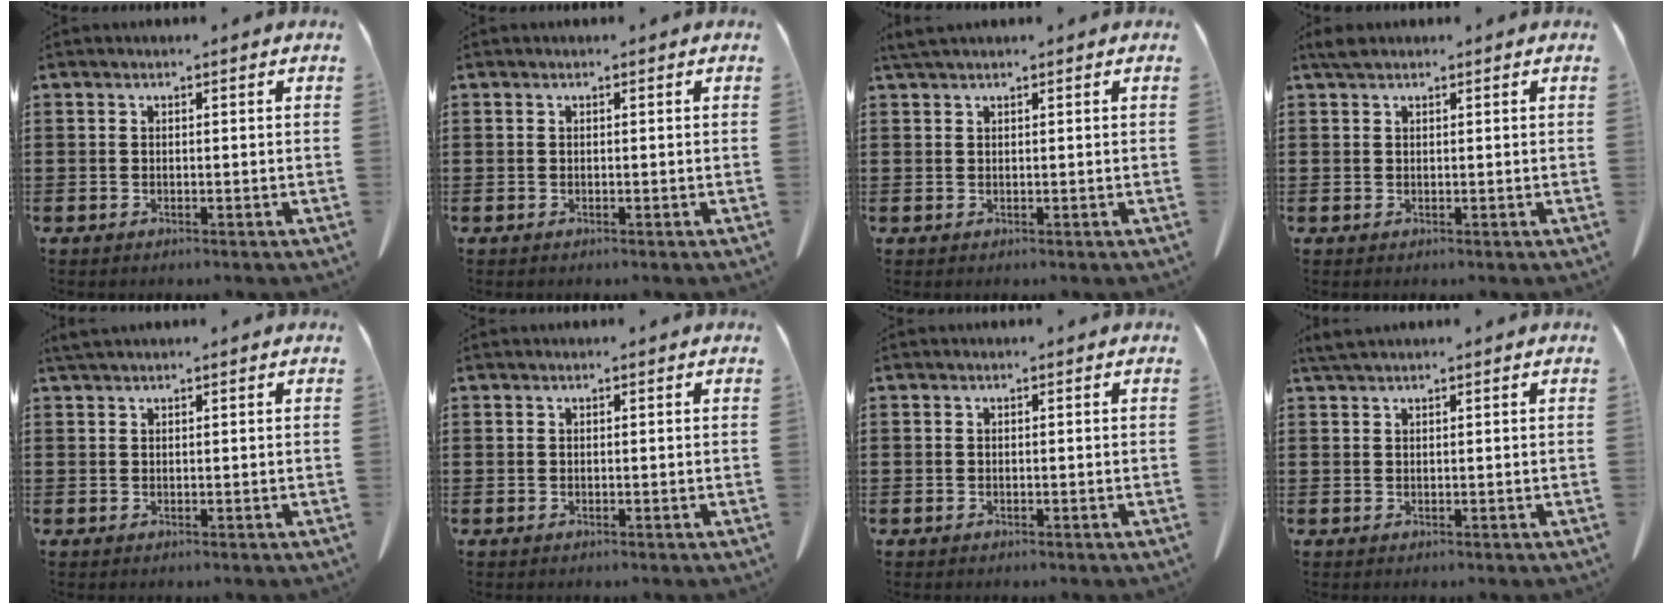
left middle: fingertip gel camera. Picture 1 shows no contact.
{"total": 0.0}
{"total": 1.3, "force": [1.0, 0.0, 0.7], "torque": [-0.018, -0.002, 0.021]}
{"total": 1.2, "force": [1.0, 0.5, 0.6], "torque": [-0.015, 0.002, 0.019]}
{"total": 1.0, "force": [0.9, 0.0, 0.5], "torque": [-0.012, -0.002, 0.018]}
{"total": 0.0}
{"total": 0.0}
{"total": 1.5, "force": [1.3, 0.0, 0.8], "torque": [-0.020, 0.000, 0.025]}